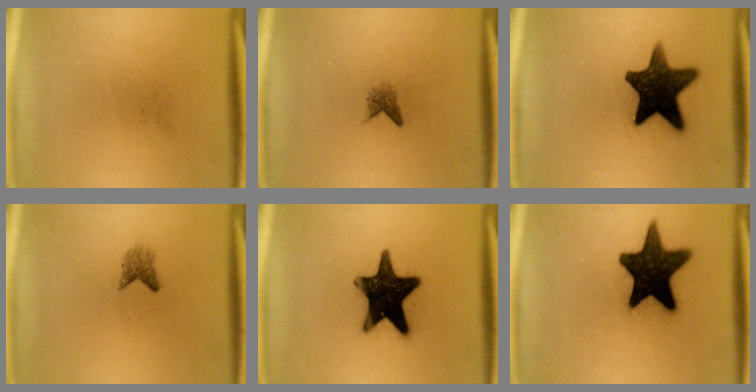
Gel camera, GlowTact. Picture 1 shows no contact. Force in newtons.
{"total": 1.6}
{"total": 14.9}
{"total": 1.8}
{"total": 17.9}
{"total": 18.0}